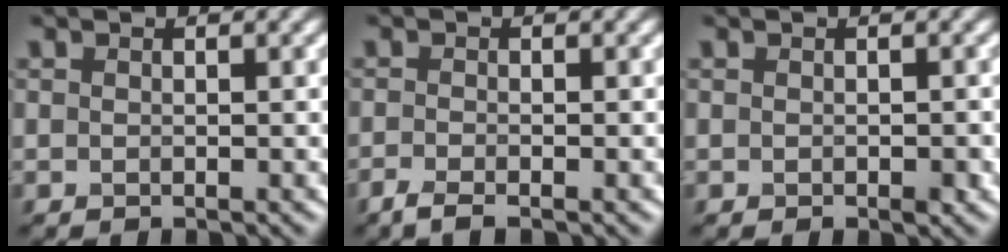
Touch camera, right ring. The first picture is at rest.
{"total": 1.7, "force": [-1.3, 0.3, 1.1], "torque": [-0.024, -0.010, -0.032]}
{"total": 1.0, "force": [-0.4, 0.5, 0.8], "torque": [-0.011, -0.001, -0.004]}